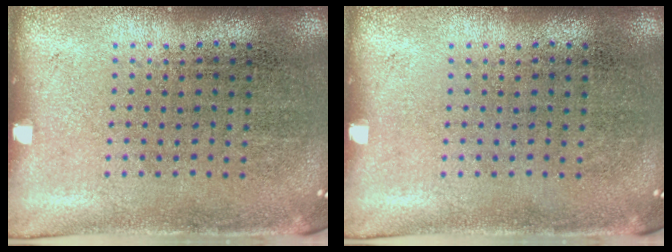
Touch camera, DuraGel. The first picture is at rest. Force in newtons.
{"total": 0.0}